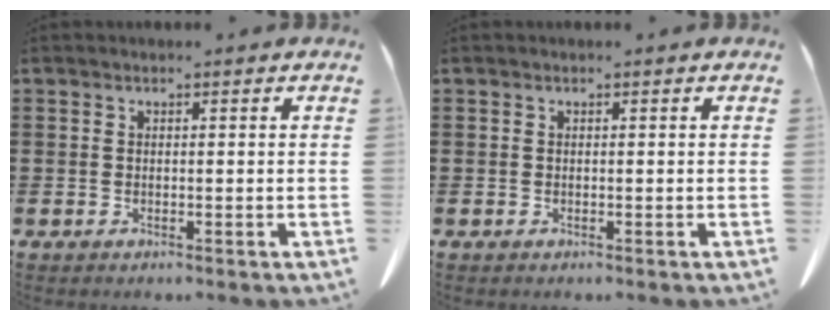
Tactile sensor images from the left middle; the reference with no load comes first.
{"total": 0.0}